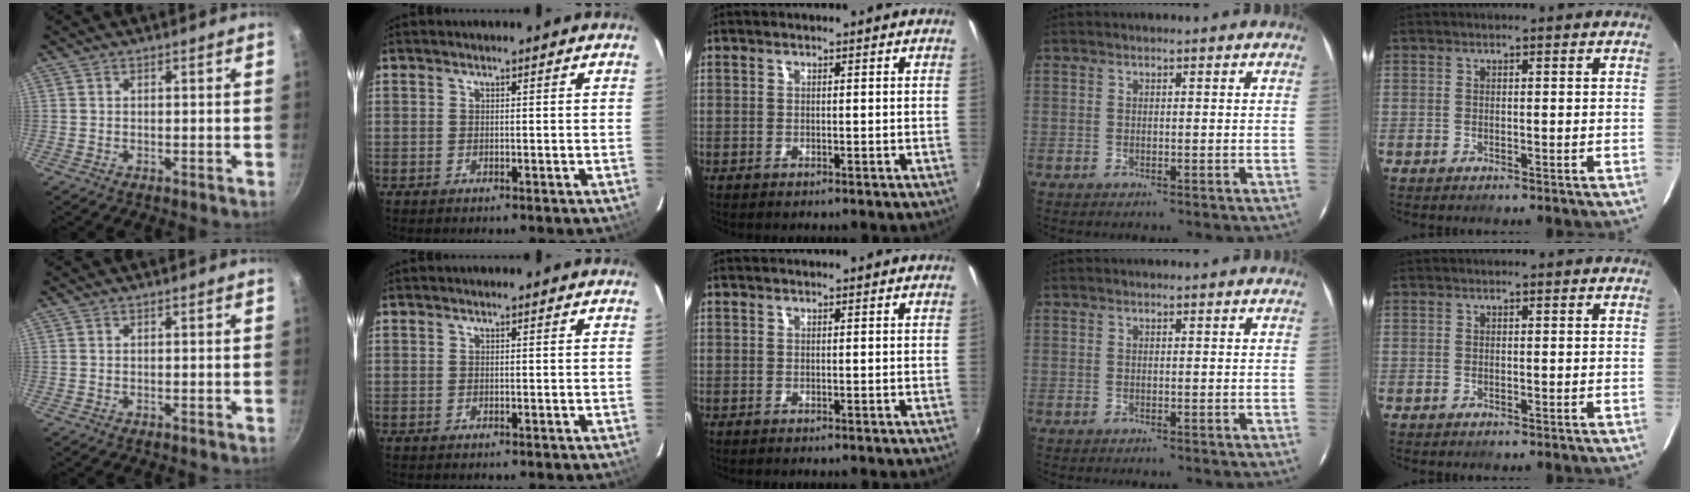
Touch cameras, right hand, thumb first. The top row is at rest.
{}